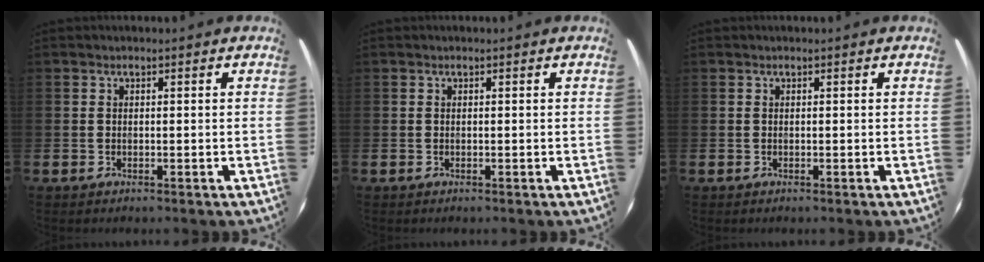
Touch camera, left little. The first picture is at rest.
{"total": 0.0}
{"total": 0.0}